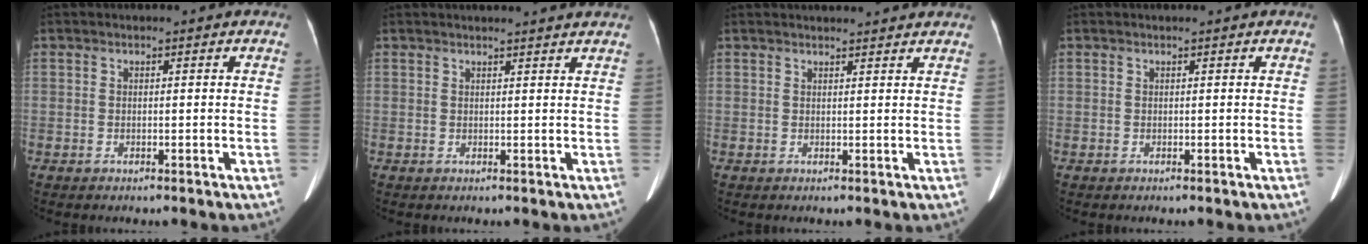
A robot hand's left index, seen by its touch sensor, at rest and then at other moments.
{"total": 5.7, "force": [5.4, -0.3, 1.8], "torque": [-0.024, 0.010, 0.050]}
{"total": 6.5, "force": [6.3, 0.4, 1.7], "torque": [-0.021, 0.020, 0.062]}
{"total": 0.6, "force": [0.5, 0.0, 0.2], "torque": [-0.003, 0.007, 0.009]}